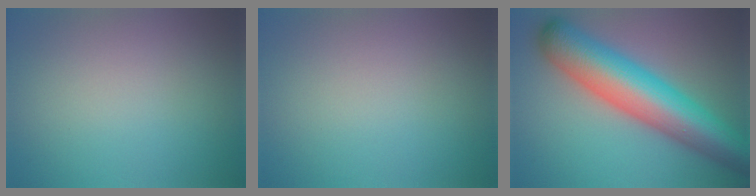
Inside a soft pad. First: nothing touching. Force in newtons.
{"total": 0.0}
{"total": 11.2, "press": 11.2, "slide": 0.4}